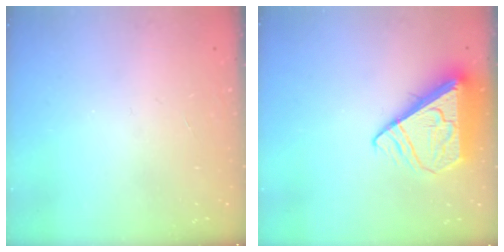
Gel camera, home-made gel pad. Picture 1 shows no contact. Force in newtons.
{"total": 7.8, "press": 7.8, "slide": 0.9}